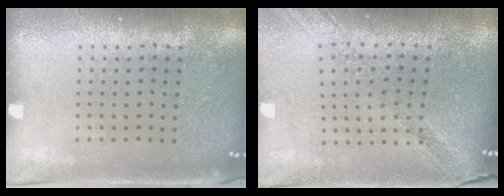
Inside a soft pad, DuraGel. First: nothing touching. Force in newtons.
{"total": 1.1, "press": 1.1, "slide": 0.2}